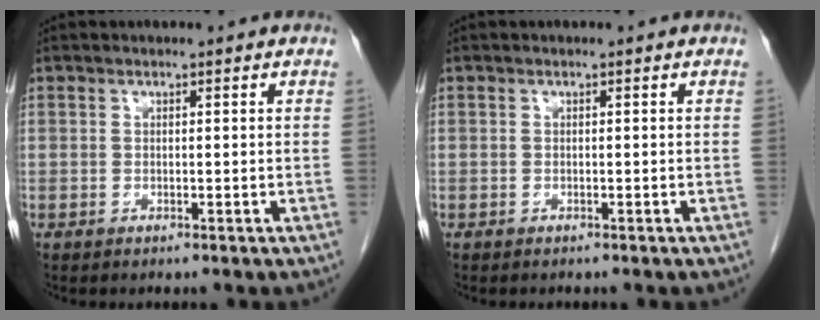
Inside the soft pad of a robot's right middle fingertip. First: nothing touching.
{"total": 0.0}